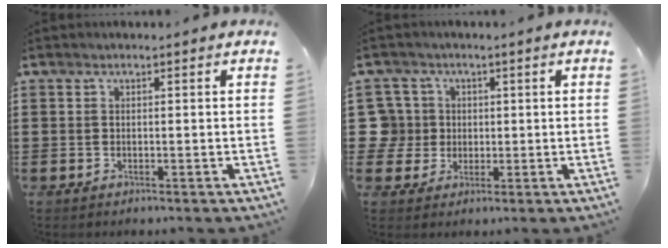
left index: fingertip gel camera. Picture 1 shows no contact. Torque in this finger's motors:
{"motor_torque": [0.08, 0.03, 0.01, -0.07]}